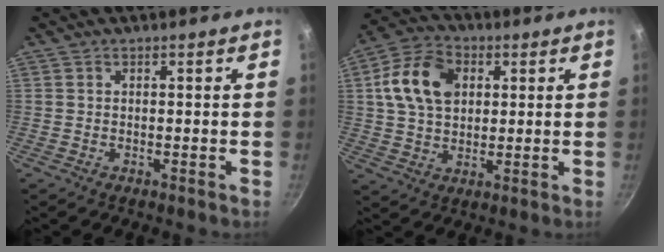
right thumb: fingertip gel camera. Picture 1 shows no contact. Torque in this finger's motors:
{"motor_torque": [-0.64, 0.93, 0.00, 0.05, 0.22]}